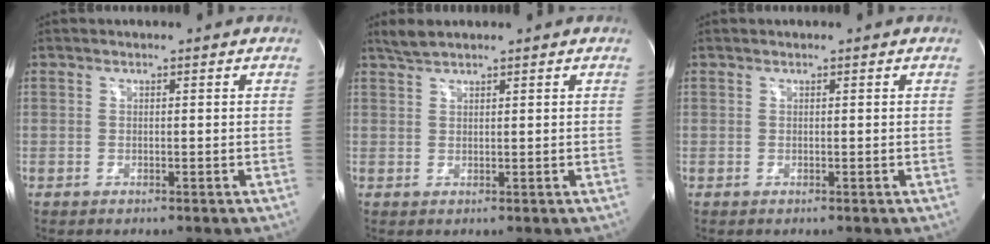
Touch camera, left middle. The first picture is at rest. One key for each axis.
{"total": 2.2, "fx": 2.1, "fy": 0.2, "fz": 0.8, "tx": -0.022, "ty": 0.012, "tz": 0.043}
{"total": 0.0}